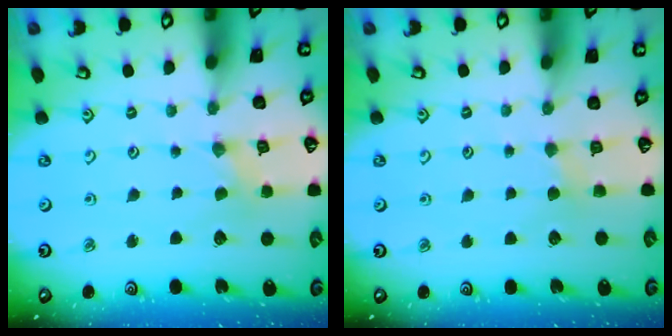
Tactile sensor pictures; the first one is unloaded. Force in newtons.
{"total": 2.0, "press": 2.0, "slide": 0.3}